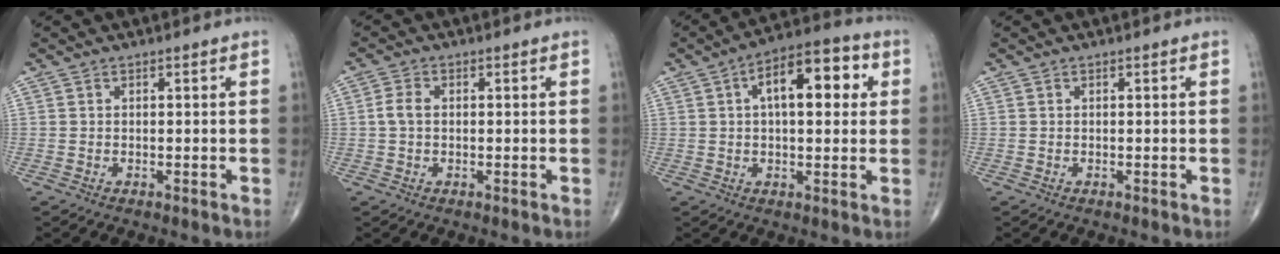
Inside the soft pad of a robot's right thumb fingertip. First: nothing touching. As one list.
[{"total": 2.8, "force": [0.1, 1.8, 2.1], "torque": [-0.046, 0.007, -0.002]}, {"total": 13.3, "force": [3.3, 6.2, 11.3], "torque": [-0.147, 0.022, 0.043]}, {"total": 0.0}]